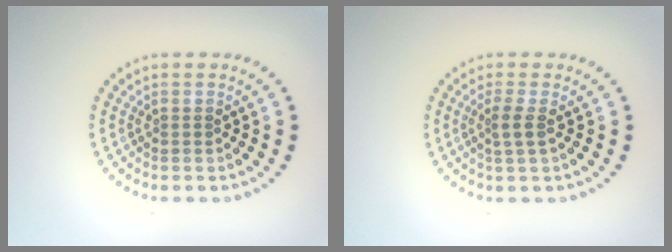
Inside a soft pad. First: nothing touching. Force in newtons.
{"total": 1.6, "press": 1.3, "slide": 0.8}